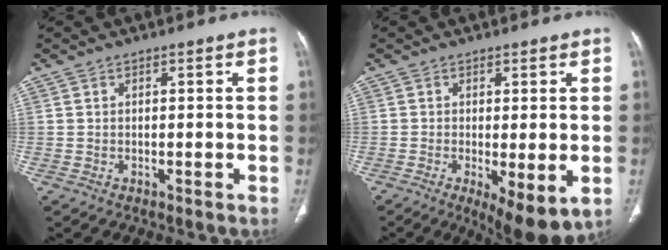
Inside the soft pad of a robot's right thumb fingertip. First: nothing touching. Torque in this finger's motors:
{"motor_torque": [-0.13, 0.17, -0.33, -0.01, 0.04]}